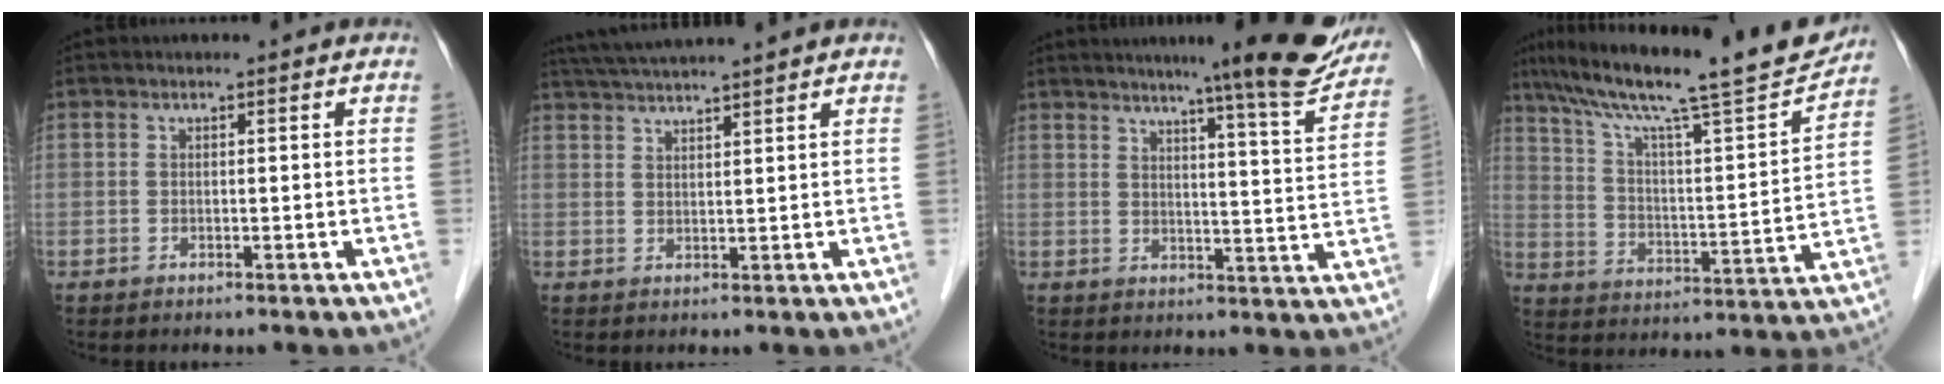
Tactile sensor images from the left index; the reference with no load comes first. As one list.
[{"total": 8.1, "force": [7.2, -1.1, 3.4], "torque": [-0.063, 0.030, 0.116]}, {"total": 14.9, "force": [12.6, 0.2, 8.0], "torque": [-0.094, -0.024, 0.147]}, {"total": 21.9, "force": [18.4, 1.2, 11.8], "torque": [-0.201, 0.001, 0.277]}]